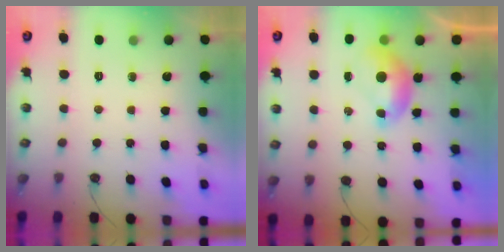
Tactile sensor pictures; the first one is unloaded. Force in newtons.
{"total": 1.2, "press": 0.7, "slide": 0.9}